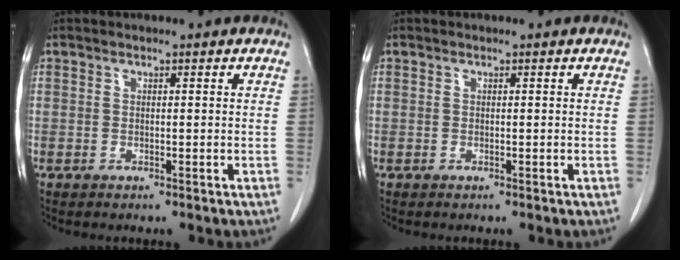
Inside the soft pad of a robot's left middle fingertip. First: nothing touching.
{"total": 0.0}